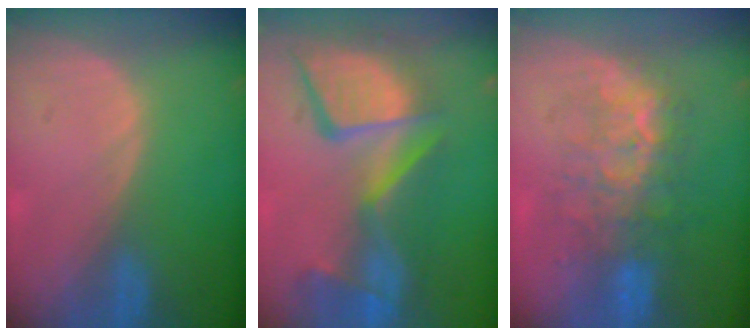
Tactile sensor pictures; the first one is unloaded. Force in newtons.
{"total": 13.6, "press": 11.2, "slide": 7.8}
{"total": 8.2, "press": 8.0, "slide": 1.9}